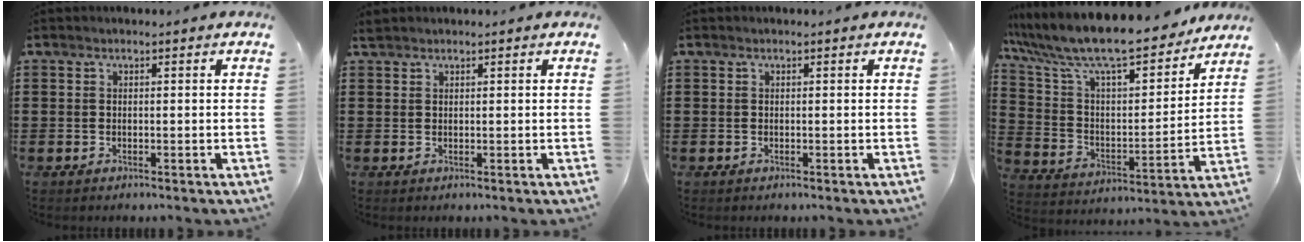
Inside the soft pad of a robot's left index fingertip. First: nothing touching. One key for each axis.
{"total": 0.9, "fx": 0.8, "fy": 0.2, "fz": 0.3, "tx": -0.009, "ty": 0.001, "tz": 0.017}
{"total": 0.0}
{"total": 10.9, "fx": 9.8, "fy": 1.2, "fz": 4.8, "tx": -0.136, "ty": -0.073, "tz": 0.166}